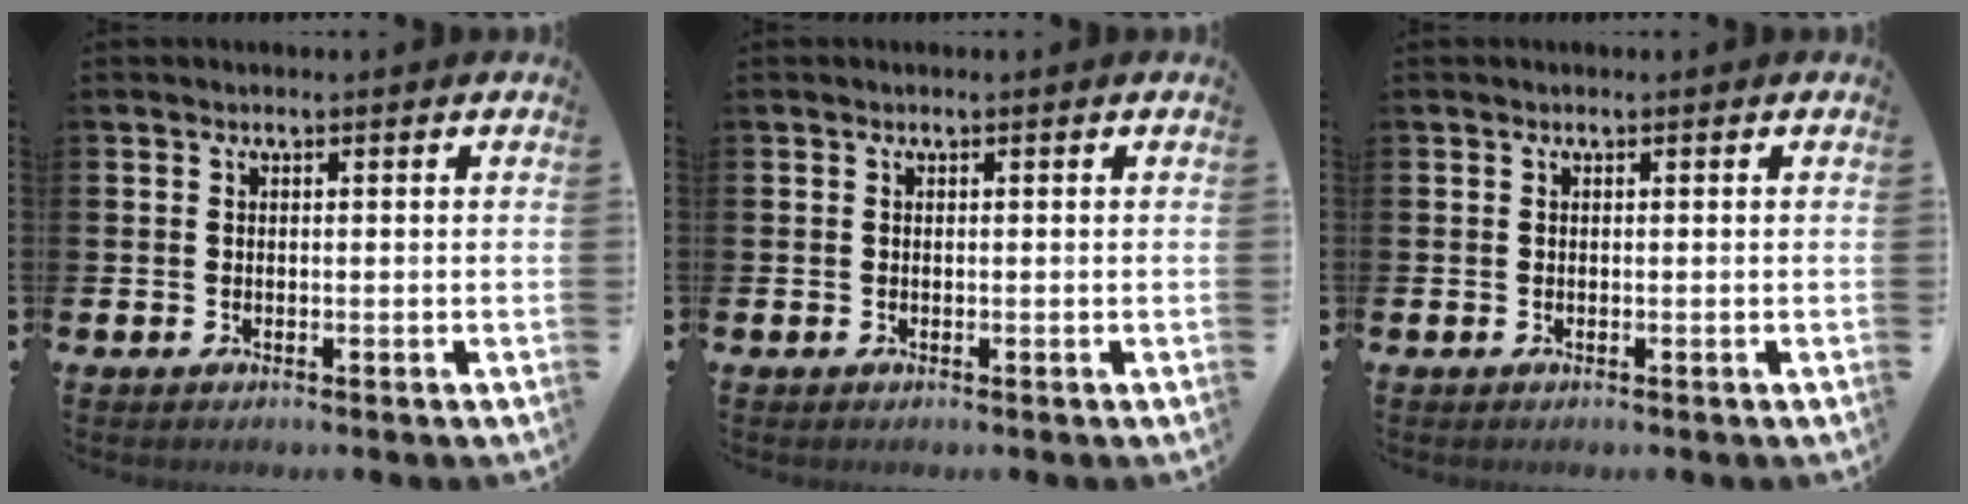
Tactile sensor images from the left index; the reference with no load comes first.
{"total": 0.0}
{"total": 0.0}